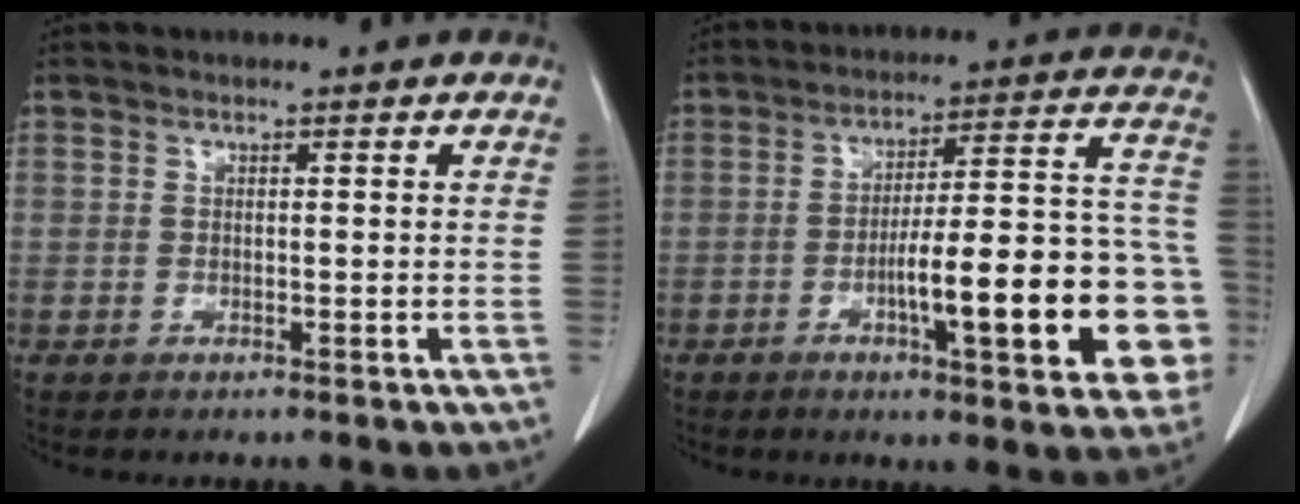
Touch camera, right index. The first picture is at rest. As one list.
[{"total": 19.7, "force": [-5.7, 3.5, 18.5], "torque": [-0.180, 0.036, -0.069]}]